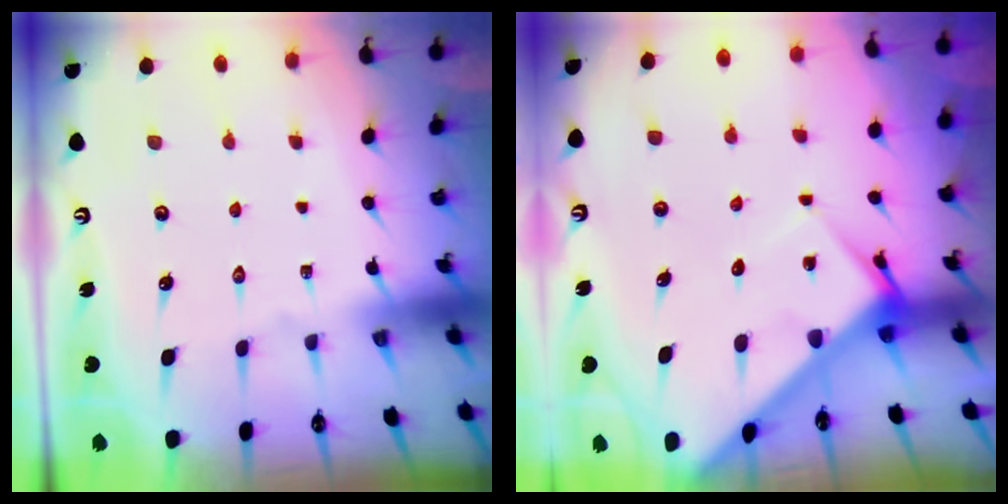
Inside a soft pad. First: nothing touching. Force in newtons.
{"total": 5.9, "press": 5.8, "slide": 0.6}